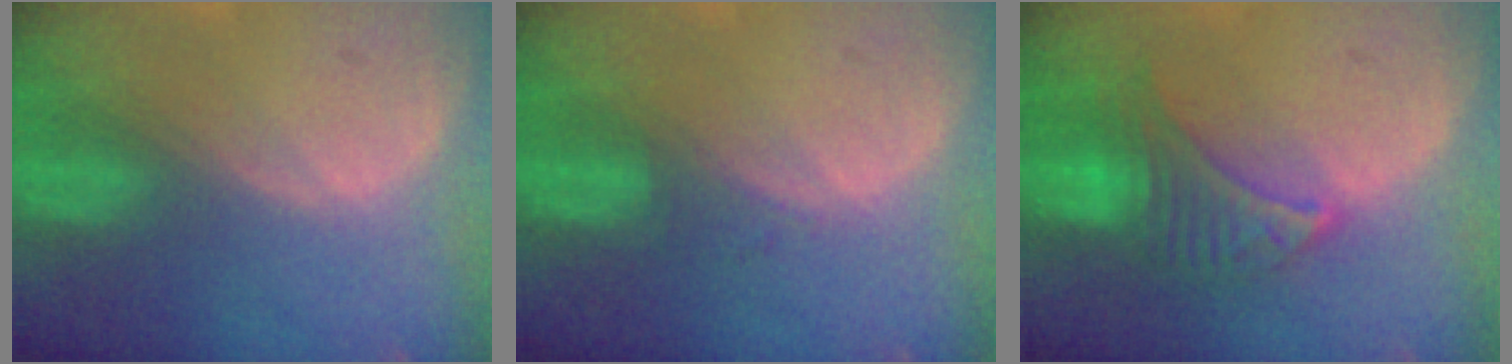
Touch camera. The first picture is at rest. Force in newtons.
{"total": 0.7, "press": 0.7, "slide": 0.1}
{"total": 6.6, "press": 6.5, "slide": 0.6}